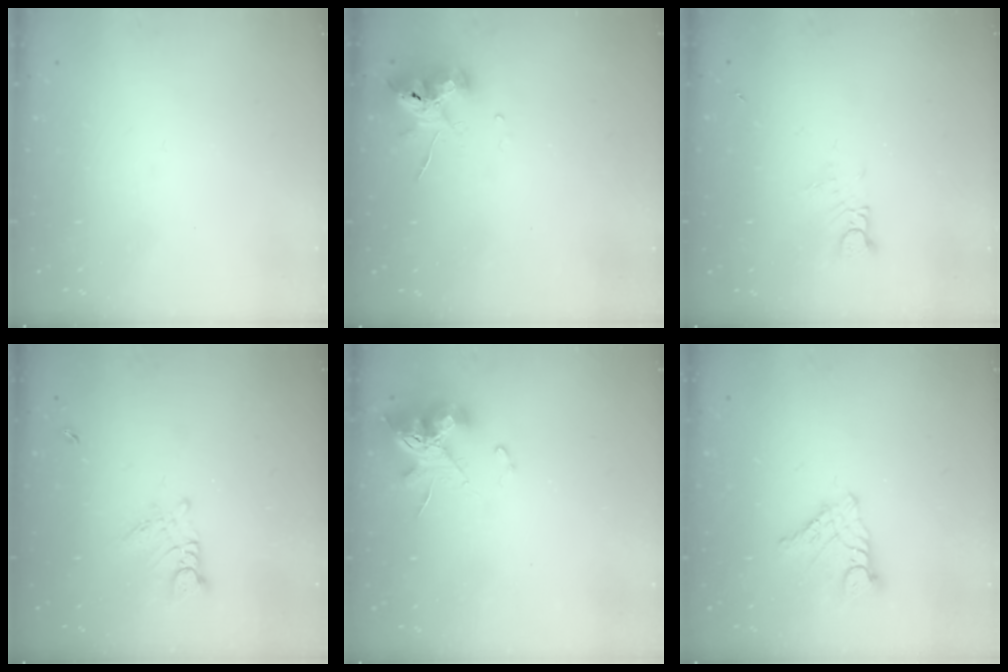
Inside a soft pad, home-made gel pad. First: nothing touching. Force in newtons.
{"total": 10.7, "press": 10.6, "slide": 1.3}
{"total": 3.0, "press": 2.9, "slide": 0.3}
{"total": 3.0, "press": 3.0, "slide": 0.4}
{"total": 12.2, "press": 12.2, "slide": 0.9}
{"total": 9.7, "press": 9.7, "slide": 0.6}